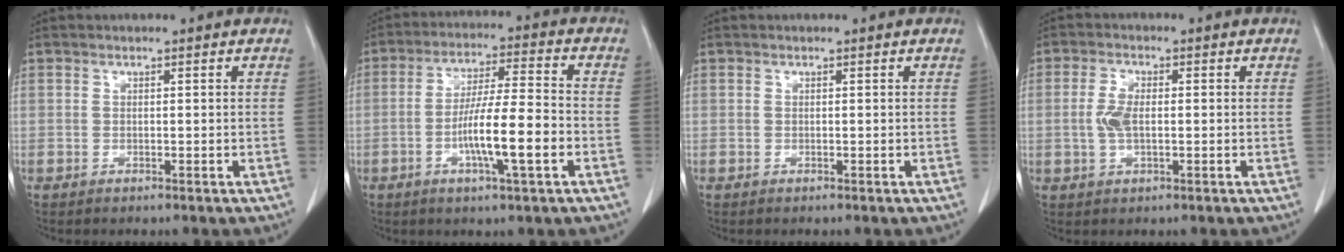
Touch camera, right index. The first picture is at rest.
{"total": 10.5, "force": [-3.0, 0.6, 10.1], "torque": [-0.179, -0.001, -0.053]}
{"total": 0.0}
{"total": 3.8, "force": [0.0, 1.5, 3.5], "torque": [-0.082, 0.004, 0.001]}